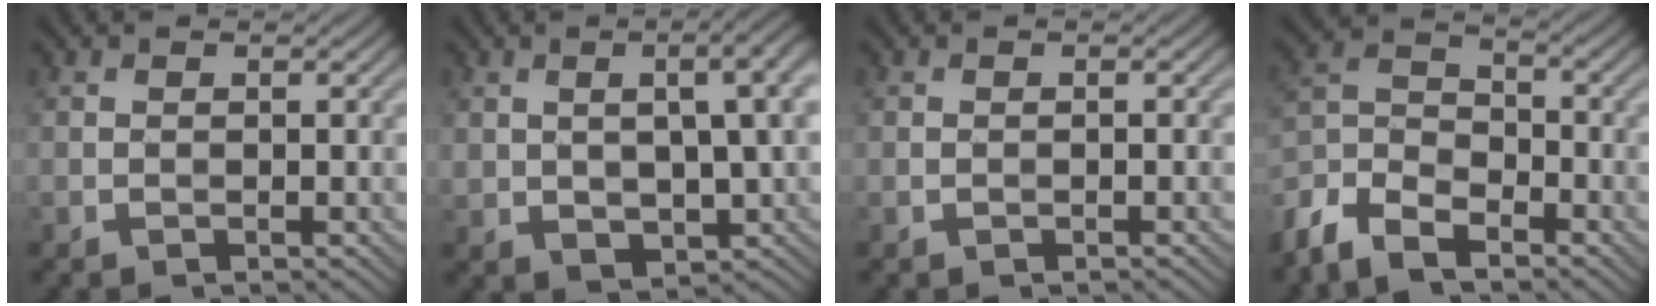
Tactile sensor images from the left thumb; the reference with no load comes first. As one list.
[{"total": 10.2, "force": [1.0, 4.6, 9.0], "torque": [-0.146, -0.001, 0.027]}, {"total": 0.6, "force": [-0.2, 0.1, 0.6], "torque": [-0.010, 0.000, -0.004]}, {"total": 8.7, "force": [-6.5, 3.9, 4.3], "torque": [-0.097, -0.008, -0.147]}]